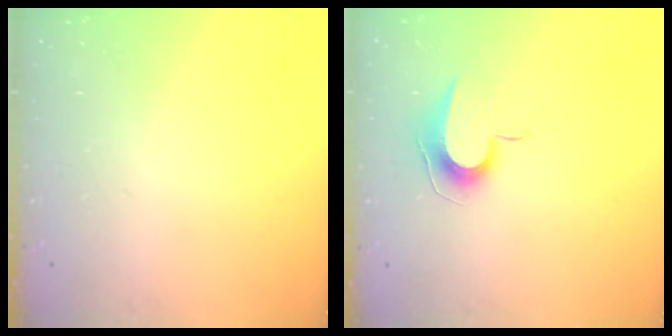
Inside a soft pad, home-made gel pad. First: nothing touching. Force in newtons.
{"total": 8.8, "press": 8.7, "slide": 0.8}